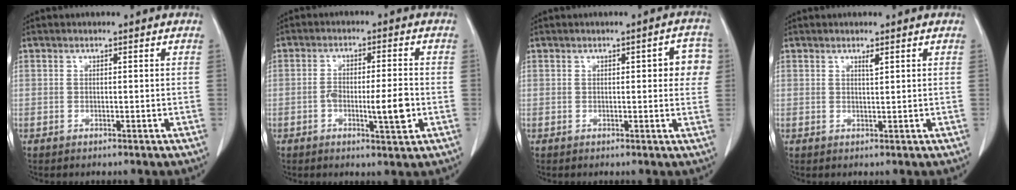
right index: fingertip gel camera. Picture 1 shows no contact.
{"total": 6.5, "force": [-1.7, 1.1, 6.1], "torque": [-0.104, 0.002, -0.025]}
{"total": 4.7, "force": [0.9, 1.6, 4.3], "torque": [-0.035, 0.012, 0.005]}
{"total": 1.0, "force": [0.6, 0.0, 0.7], "torque": [-0.011, -0.005, 0.011]}